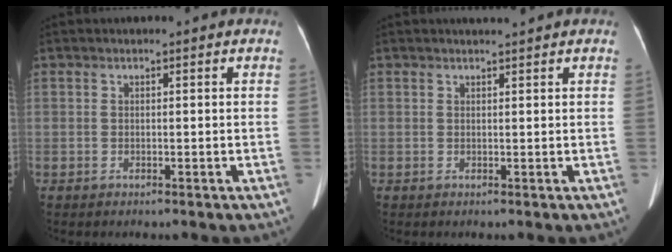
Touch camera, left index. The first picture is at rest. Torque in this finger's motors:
{"motor_torque": [-0.18, -0.19, -0.05, 0.00]}